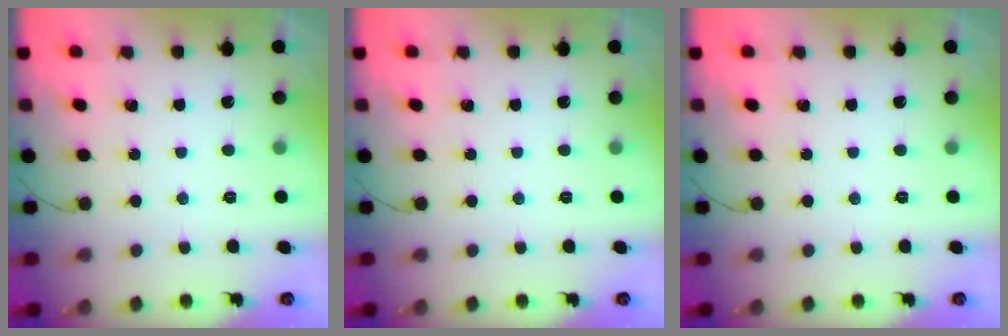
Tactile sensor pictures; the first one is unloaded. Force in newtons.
{"total": 0.0}
{"total": 0.0}